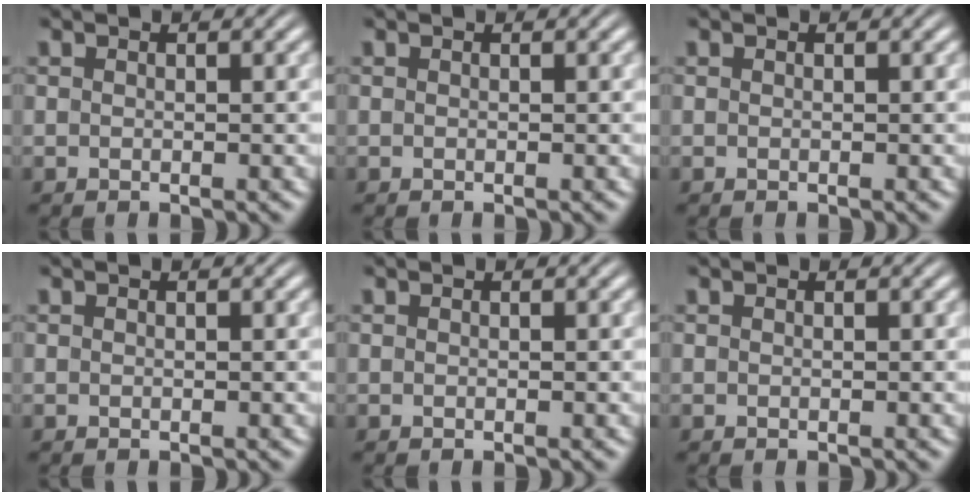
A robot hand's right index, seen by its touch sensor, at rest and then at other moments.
{"total": 0.0}
{"total": 0.0}
{"total": 0.0}
{"total": 0.0}
{"total": 0.0}